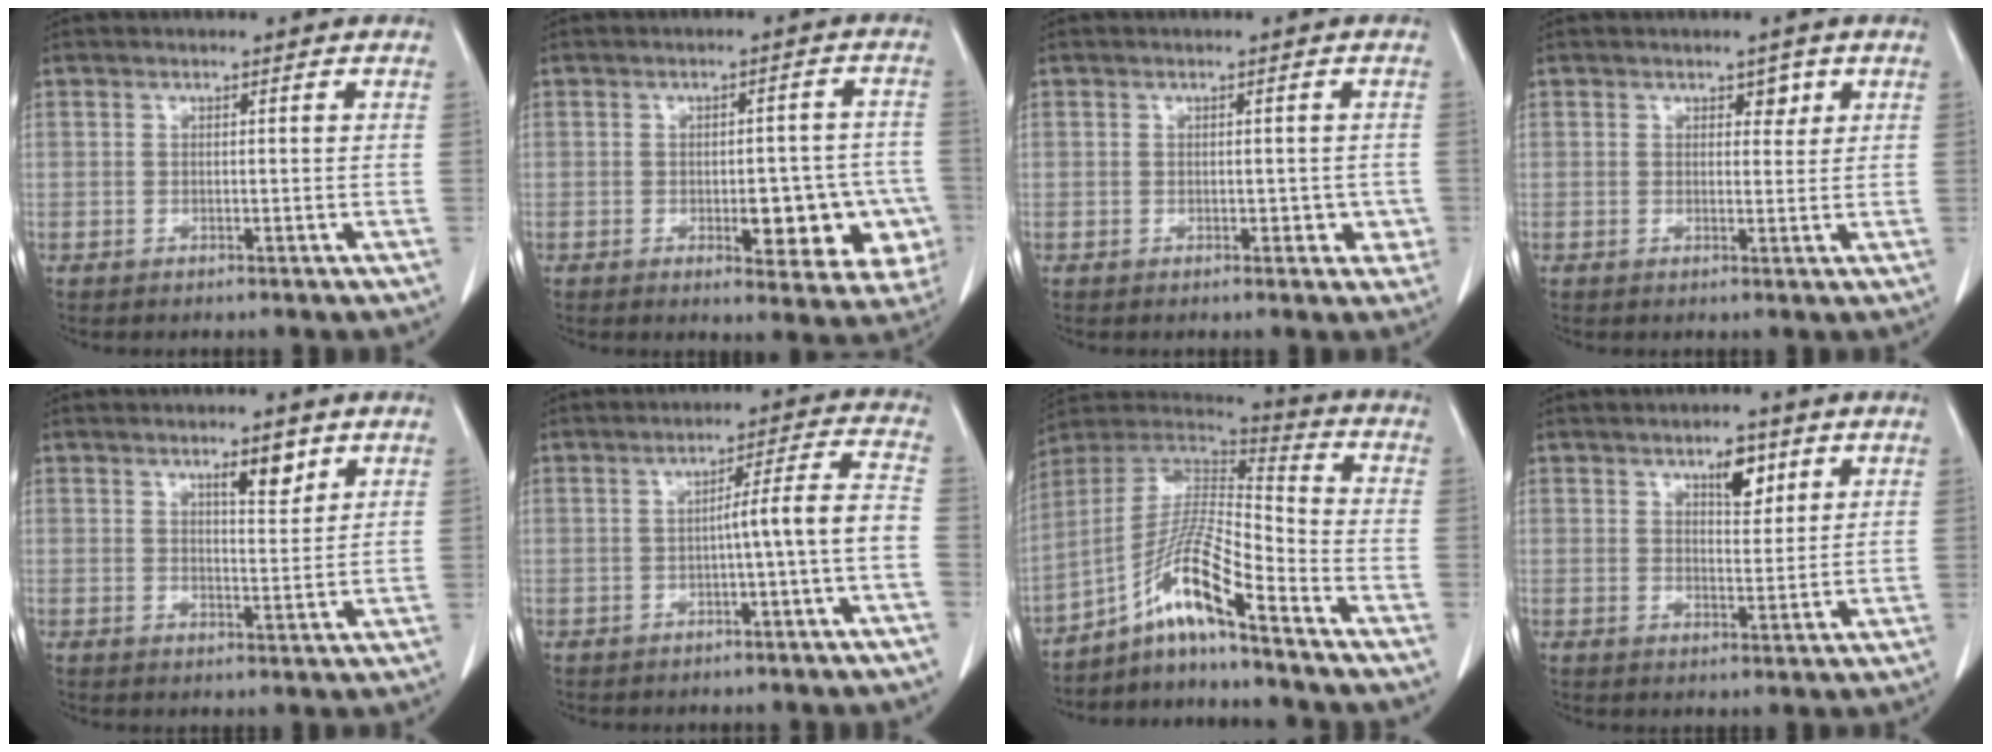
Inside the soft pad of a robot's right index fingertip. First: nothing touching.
{"total": 11.9, "force": [-3.6, 4.8, 10.3], "torque": [-0.080, 0.023, -0.032]}
{"total": 2.7, "force": [-0.5, 1.9, 1.8], "torque": [-0.007, 0.011, 0.000]}
{"total": 2.0, "force": [1.1, 1.2, 1.2], "torque": [-0.007, -0.002, 0.014]}
{"total": 4.2, "force": [2.6, 1.1, 3.1], "torque": [-0.048, -0.004, 0.041]}
{"total": 6.1, "force": [-1.9, -0.8, 5.8], "torque": [-0.081, 0.018, -0.025]}
{"total": 11.4, "force": [-7.5, 0.1, 8.6], "torque": [-0.164, 0.014, -0.141]}
{"total": 4.5, "force": [2.5, 1.8, 3.2], "torque": [-0.049, -0.002, 0.040]}